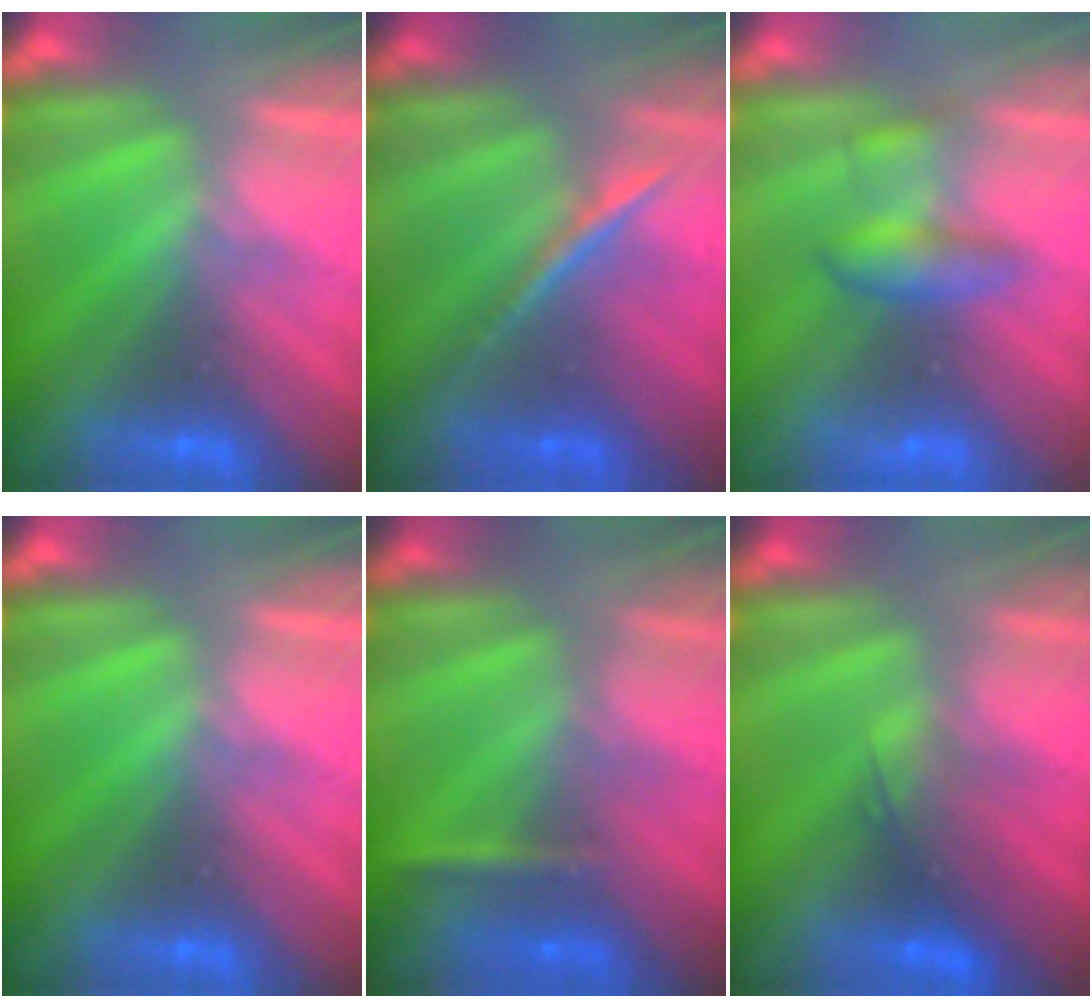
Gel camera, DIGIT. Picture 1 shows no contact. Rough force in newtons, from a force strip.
{"total": 1.8}
{"total": 2.1}
{"total": 0.0}
{"total": 2.3}
{"total": 6.8}